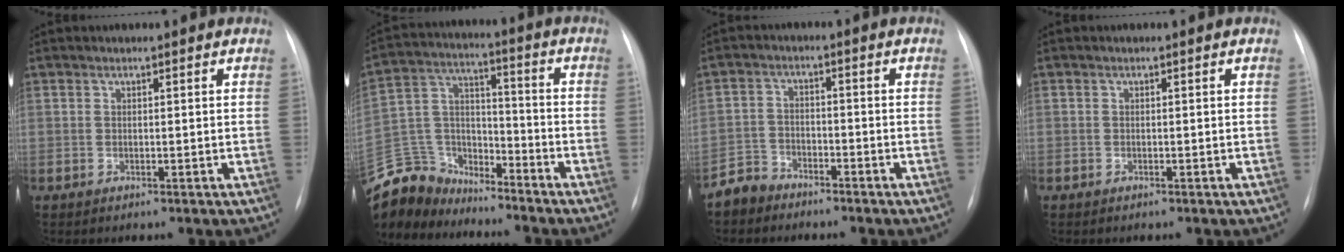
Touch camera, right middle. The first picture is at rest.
{"total": 13.3, "force": [-12.2, 5.0, 1.3], "torque": [-0.032, 0.042, -0.232]}
{"total": 4.2, "force": [-3.6, 2.0, -0.2], "torque": [0.004, 0.003, -0.074]}
{"total": 0.0}